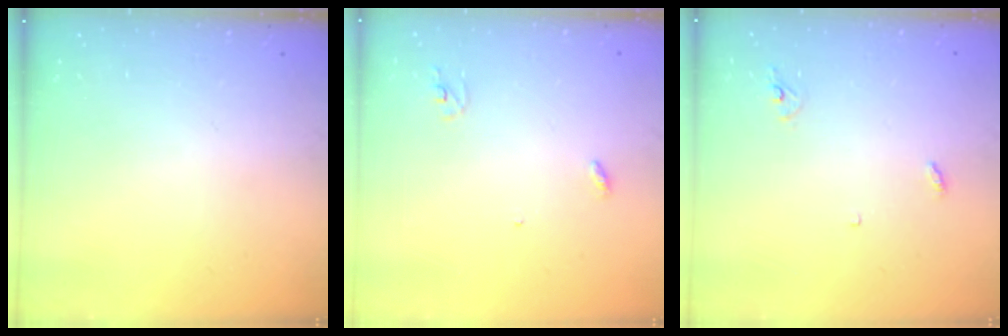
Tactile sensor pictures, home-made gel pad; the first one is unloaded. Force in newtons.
{"total": 2.9, "press": 2.9, "slide": 0.2}
{"total": 2.9, "press": 2.9, "slide": 0.2}